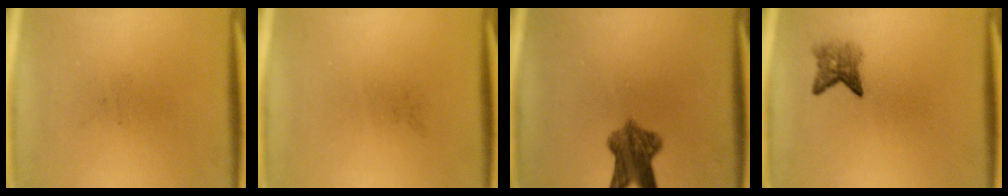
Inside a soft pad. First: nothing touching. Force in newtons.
{"total": 0.0}
{"total": 6.8}
{"total": 3.0}